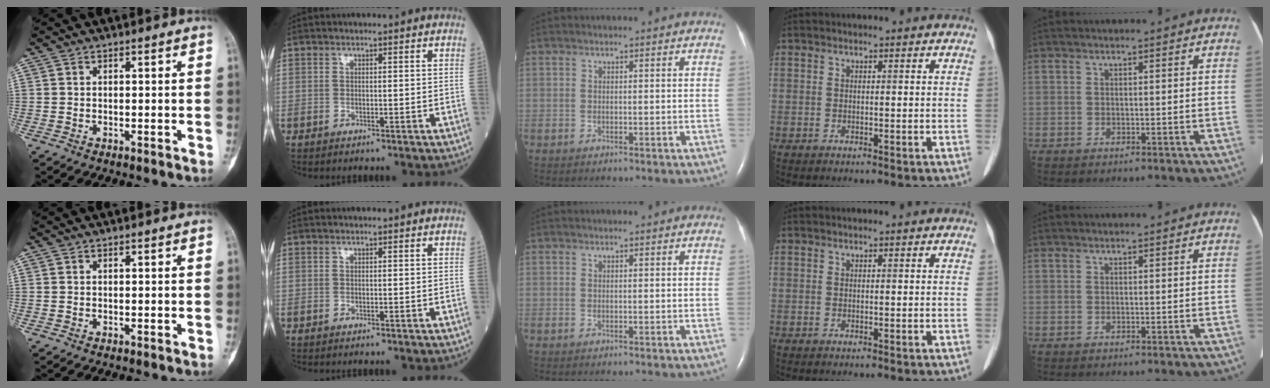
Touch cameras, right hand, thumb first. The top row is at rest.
{}